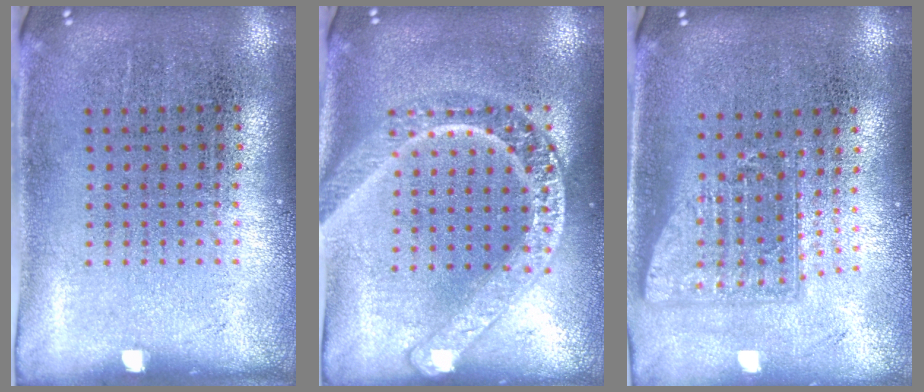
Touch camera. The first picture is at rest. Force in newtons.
{"total": 2.4, "press": 2.4, "slide": 0.2}
{"total": 1.6, "press": 1.2, "slide": 1.0}